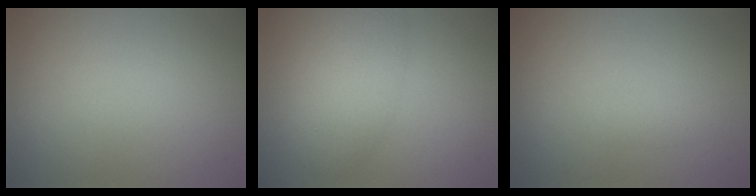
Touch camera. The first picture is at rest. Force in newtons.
{"total": 4.3, "press": 4.3, "slide": 0.2}
{"total": 0.6, "press": 0.6, "slide": 0.0}